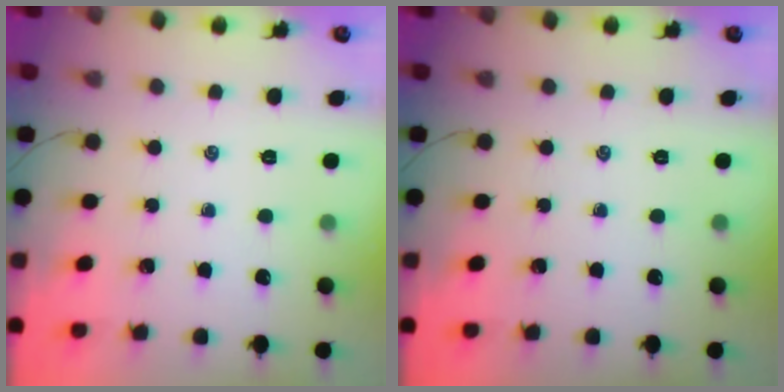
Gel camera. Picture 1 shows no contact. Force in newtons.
{"total": 0.0}